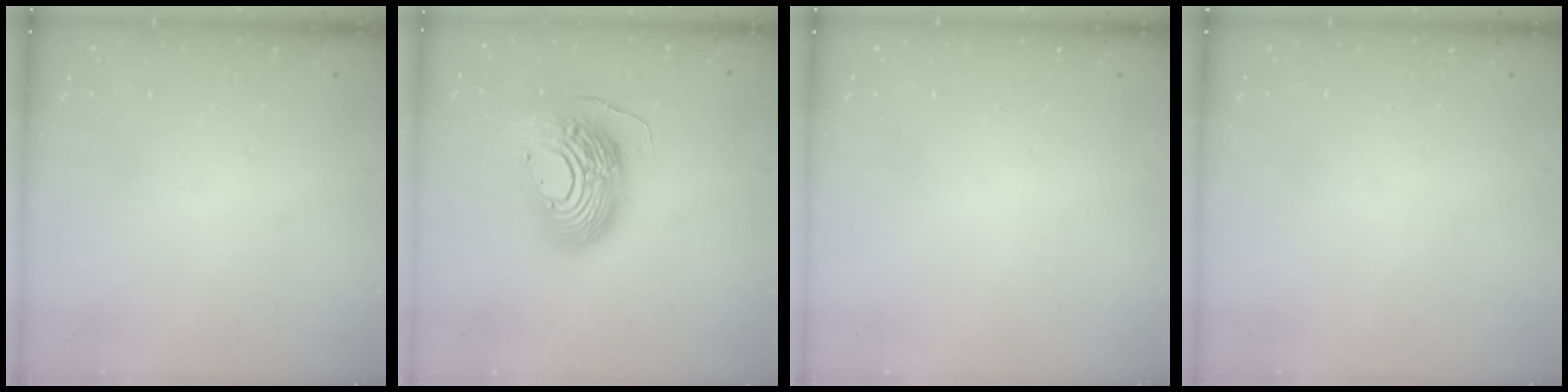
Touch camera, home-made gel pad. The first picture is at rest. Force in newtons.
{"total": 18.8, "press": 18.6, "slide": 2.8}
{"total": 0.0}
{"total": 0.0}